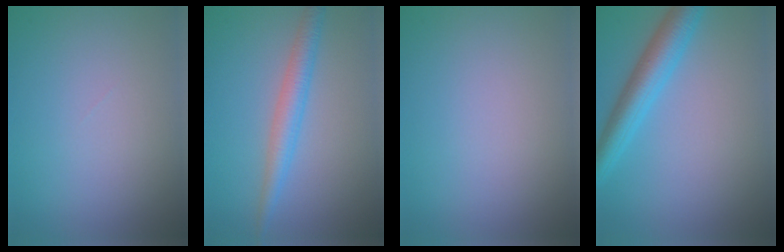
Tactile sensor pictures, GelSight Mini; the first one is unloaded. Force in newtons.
{"total": 2.9, "press": 2.9, "slide": 0.1}
{"total": 0.0}
{"total": 4.9, "press": 4.9, "slide": 0.2}